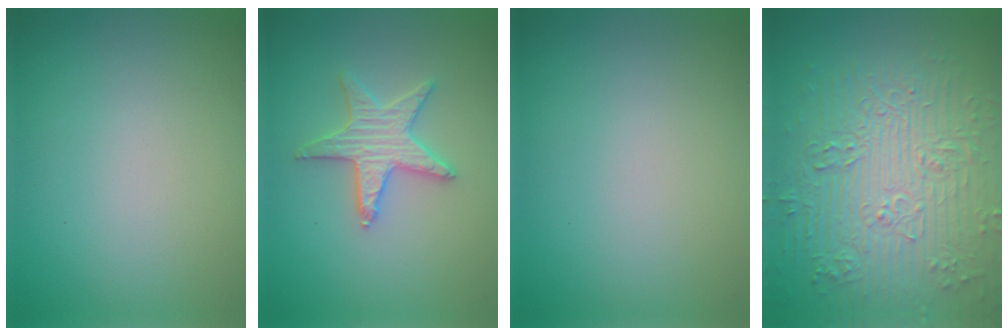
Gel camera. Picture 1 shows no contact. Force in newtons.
{"total": 3.5, "press": 3.4, "slide": 0.7}
{"total": 0.0}
{"total": 9.2, "press": 6.8, "slide": 6.2}